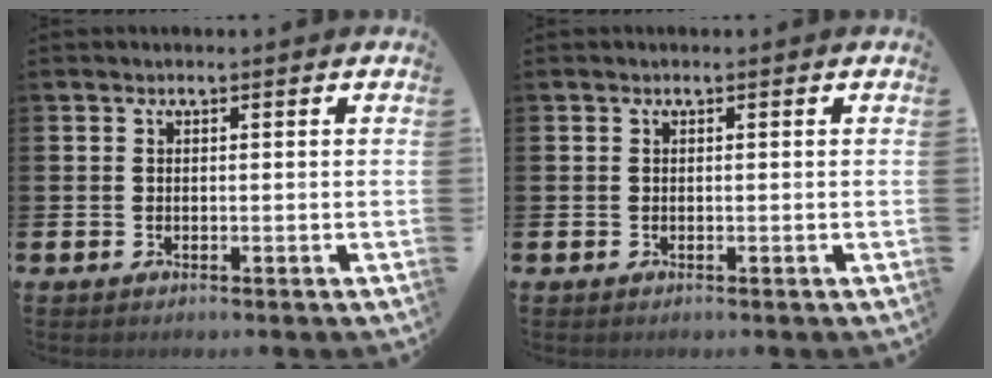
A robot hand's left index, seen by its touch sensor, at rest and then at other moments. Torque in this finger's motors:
{"motor_torque": [0.09, 0.02, 0.03, 0.01]}